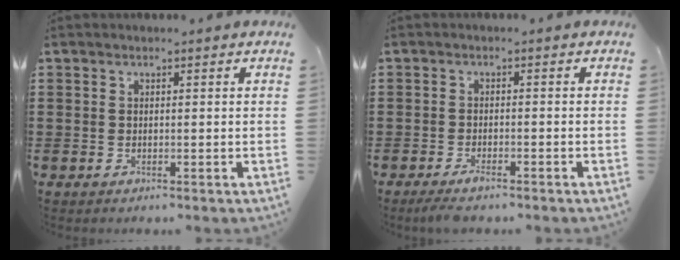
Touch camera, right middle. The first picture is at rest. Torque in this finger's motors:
{"motor_torque": [1.94, 0.19, 0.28, 0.07]}